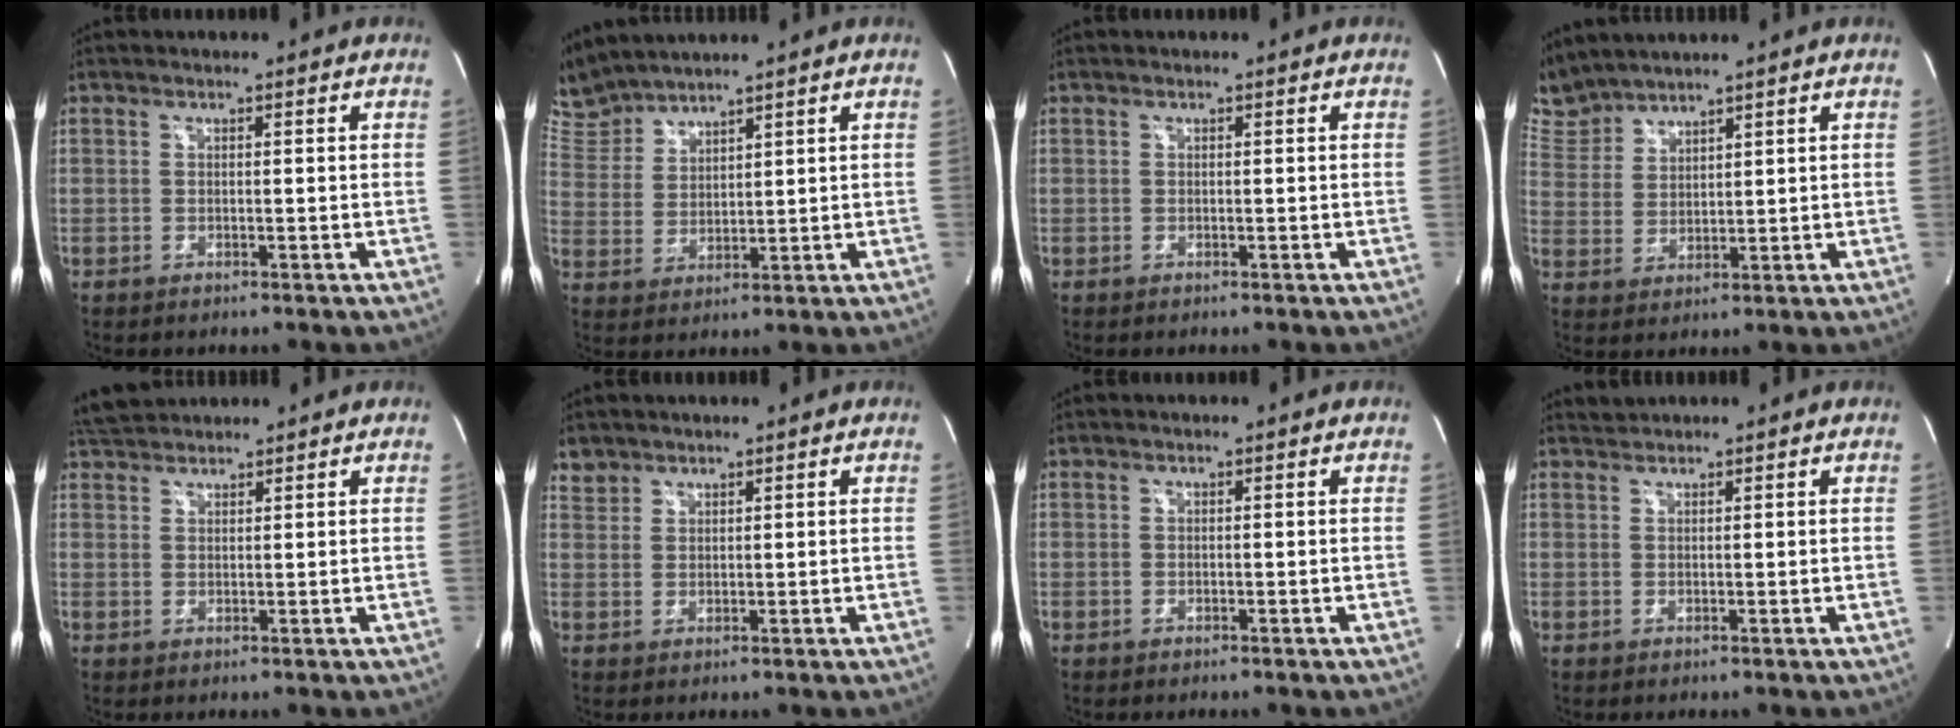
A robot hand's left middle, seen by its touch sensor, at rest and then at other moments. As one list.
[{"total": 7.4, "force": [7.4, 0.6, 0.5], "torque": [-0.032, 0.015, 0.164]}, {"total": 0.0}, {"total": 6.6, "force": [6.5, 0.8, 0.1], "torque": [-0.021, 0.015, 0.146]}, {"total": 4.0, "force": [3.9, 0.8, 0.6], "torque": [-0.022, 0.027, 0.076]}, {"total": 2.3, "force": [1.9, 1.2, -0.3], "torque": [0.008, 0.009, 0.036]}, {"total": 0.0}, {"total": 1.1, "force": [1.0, -0.2, -0.4], "torque": [-0.005, 0.006, 0.023]}]